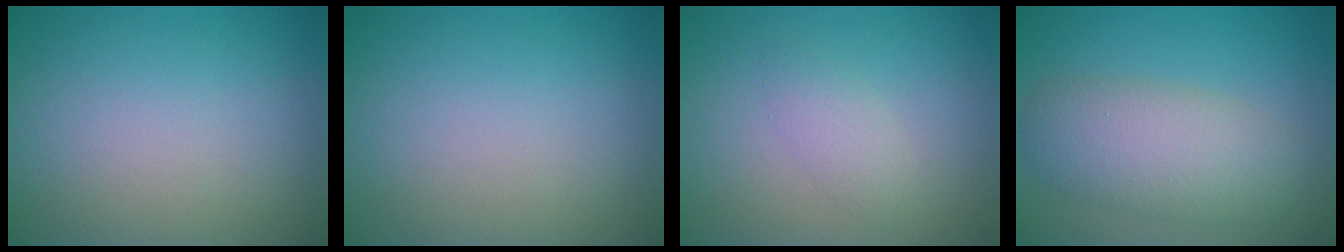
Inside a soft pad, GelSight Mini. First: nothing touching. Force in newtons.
{"total": 0.0}
{"total": 1.8, "press": 1.8, "slide": 0.0}
{"total": 5.8, "press": 5.8, "slide": 0.2}